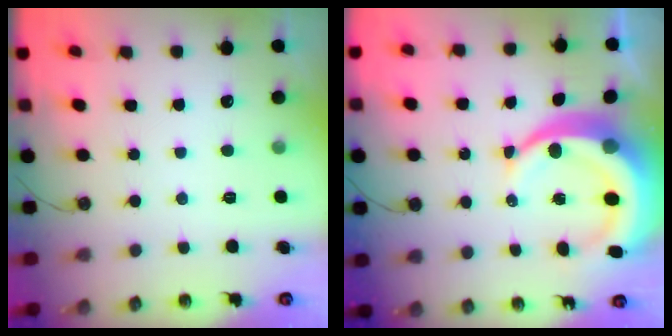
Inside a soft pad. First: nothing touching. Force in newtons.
{"total": 14.3, "press": 14.2, "slide": 1.8}